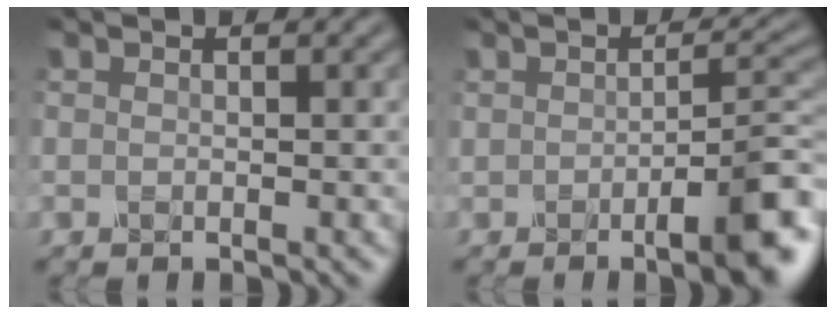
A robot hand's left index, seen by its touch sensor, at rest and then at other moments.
{"total": 6.2, "force": [-1.7, 1.4, 5.8], "torque": [-0.077, -0.005, -0.019]}